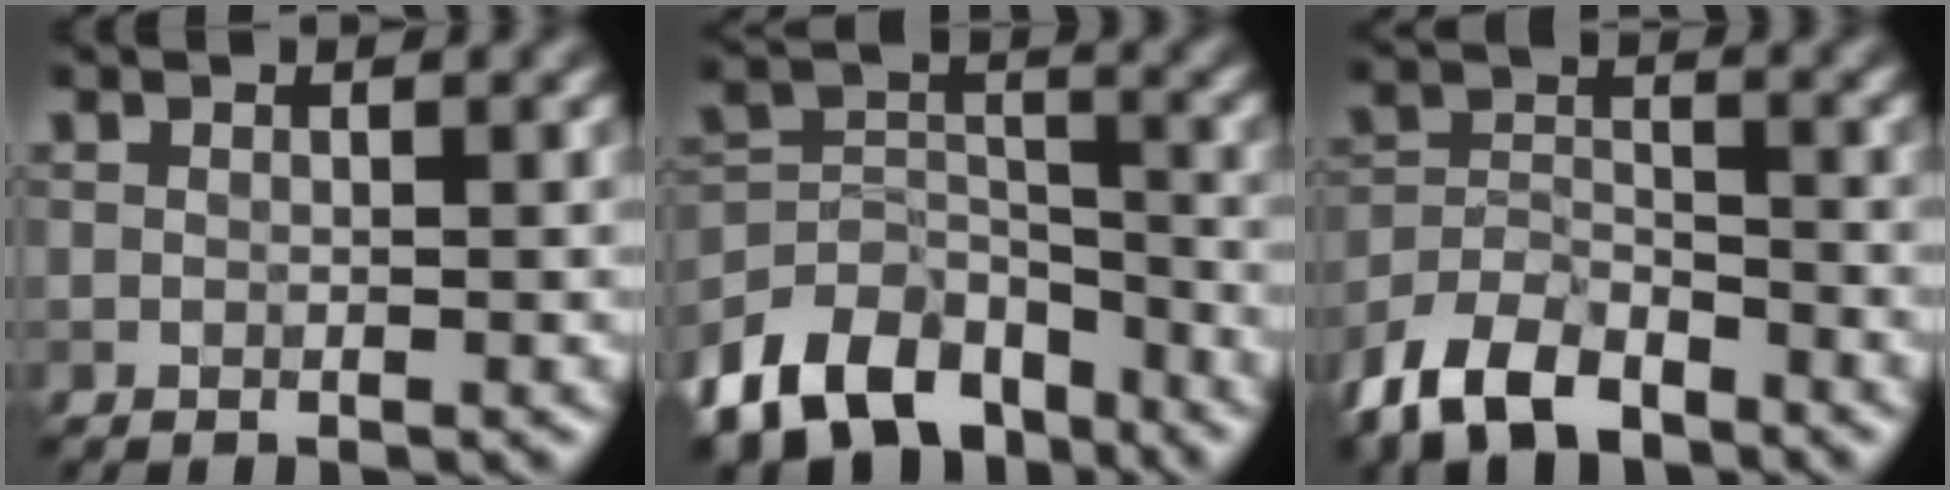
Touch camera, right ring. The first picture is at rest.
{"total": 9.9, "force": [-7.2, 5.5, 4.0], "torque": [-0.074, 0.003, -0.135]}
{"total": 6.7, "force": [-5.1, 3.1, 3.1], "torque": [-0.059, -0.006, -0.108]}